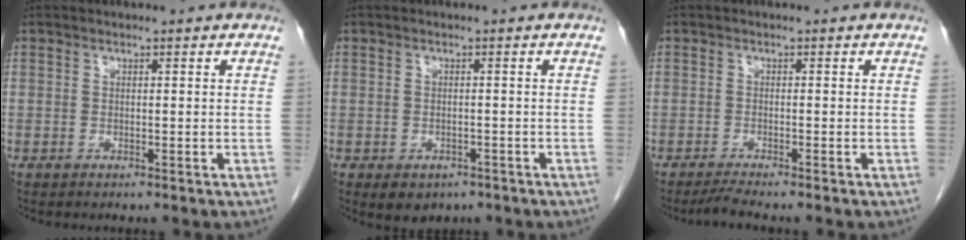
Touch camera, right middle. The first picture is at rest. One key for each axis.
{"total": 4.0, "fx": -2.5, "fy": 2.7, "fz": 1.7, "tx": -0.015, "ty": 0.000, "tz": -0.025}
{"total": 2.1, "fx": -1.8, "fy": -0.6, "fz": 0.9, "tx": -0.027, "ty": -0.008, "tz": -0.037}